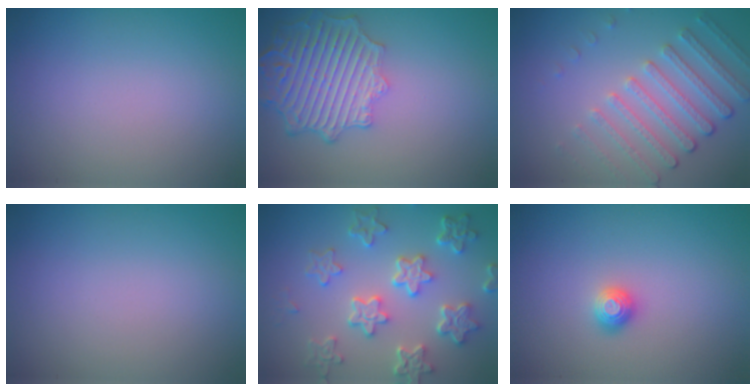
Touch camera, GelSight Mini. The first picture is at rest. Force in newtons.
{"total": 6.2, "press": 5.0, "slide": 3.7}
{"total": 4.7, "press": 3.5, "slide": 3.2}
{"total": 0.0}
{"total": 6.0, "press": 4.6, "slide": 3.9}
{"total": 1.2, "press": 1.1, "slide": 0.3}